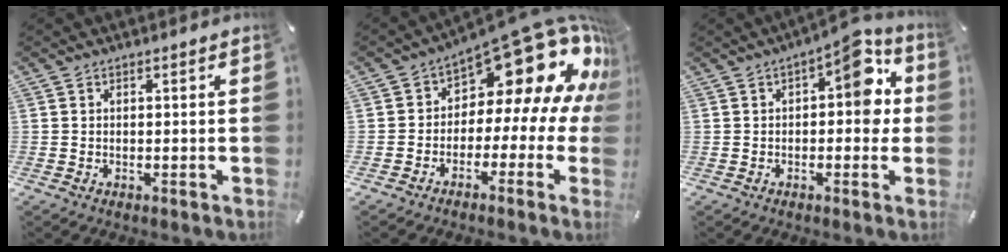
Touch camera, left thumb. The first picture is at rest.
{"total": 19.7, "force": [9.7, 9.7, 14.1], "torque": [-0.197, -0.077, 0.163]}
{"total": 10.0, "force": [2.8, 4.8, 8.3], "torque": [-0.097, -0.017, 0.037]}